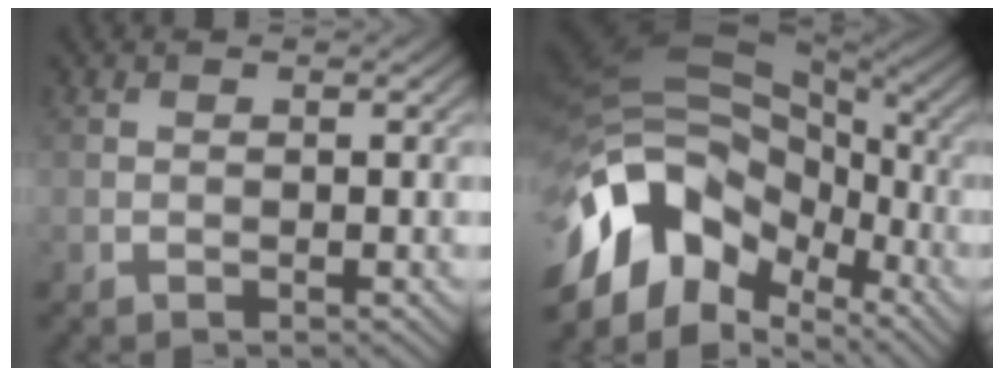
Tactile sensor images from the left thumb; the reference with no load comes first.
{"total": 15.6, "force": [-6.4, 10.1, 9.9], "torque": [-0.231, -0.017, -0.128]}